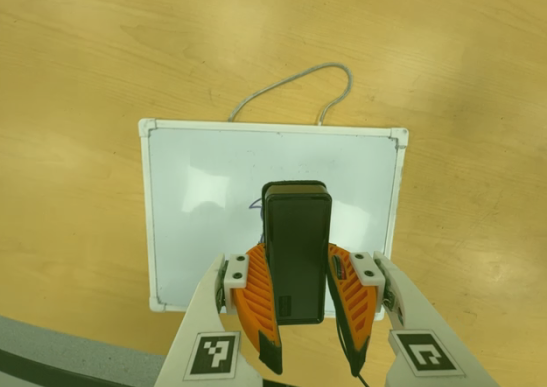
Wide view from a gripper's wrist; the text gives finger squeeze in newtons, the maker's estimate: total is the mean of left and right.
{"total": 7.9, "left": 6.4, "right": 9.4}